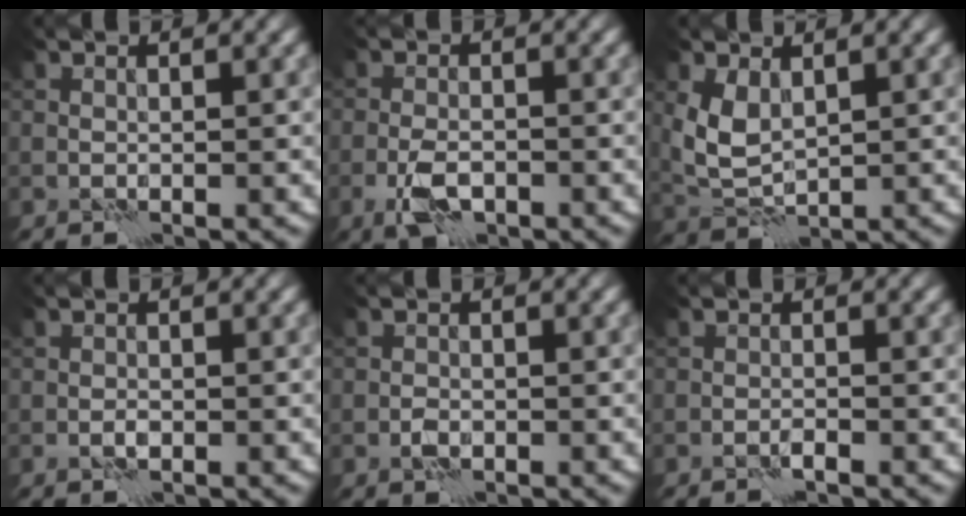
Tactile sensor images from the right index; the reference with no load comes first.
{"total": 3.2, "force": [-1.6, 1.4, 2.3], "torque": [-0.046, -0.001, -0.035]}
{"total": 3.7, "force": [1.0, 2.3, 2.7], "torque": [-0.070, 0.002, 0.027]}
{"total": 0.7, "force": [-0.3, 0.3, 0.6], "torque": [-0.014, 0.000, -0.007]}
{"total": 1.1, "force": [-0.5, 0.7, 0.7], "torque": [-0.015, 0.001, -0.012]}
{"total": 0.6, "force": [-0.5, 0.0, 0.2], "torque": [-0.001, 0.007, -0.011]}